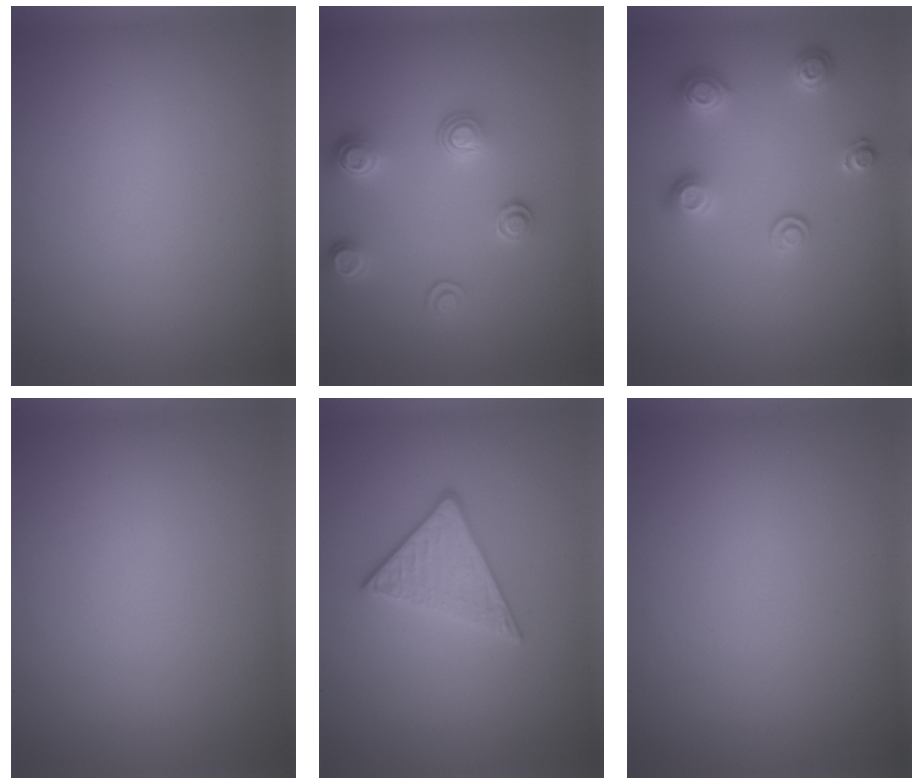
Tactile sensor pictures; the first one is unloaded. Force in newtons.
{"total": 2.9, "press": 2.6, "slide": 1.4}
{"total": 2.3, "press": 2.3, "slide": 0.6}
{"total": 0.0}
{"total": 3.4, "press": 2.8, "slide": 1.9}
{"total": 0.0}